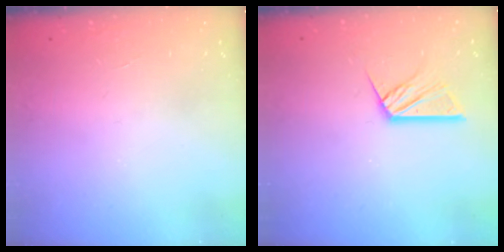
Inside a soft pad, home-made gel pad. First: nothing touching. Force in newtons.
{"total": 10.1, "press": 10.0, "slide": 1.0}